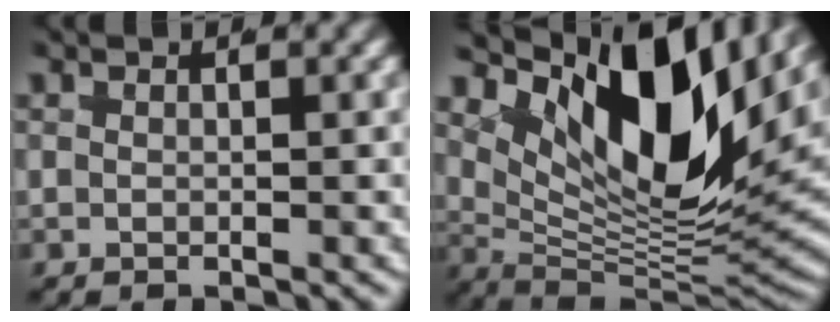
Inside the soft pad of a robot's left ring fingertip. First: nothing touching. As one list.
[{"total": 16.2, "force": [4.5, 8.8, 12.9], "torque": [-0.194, 0.002, 0.061]}]